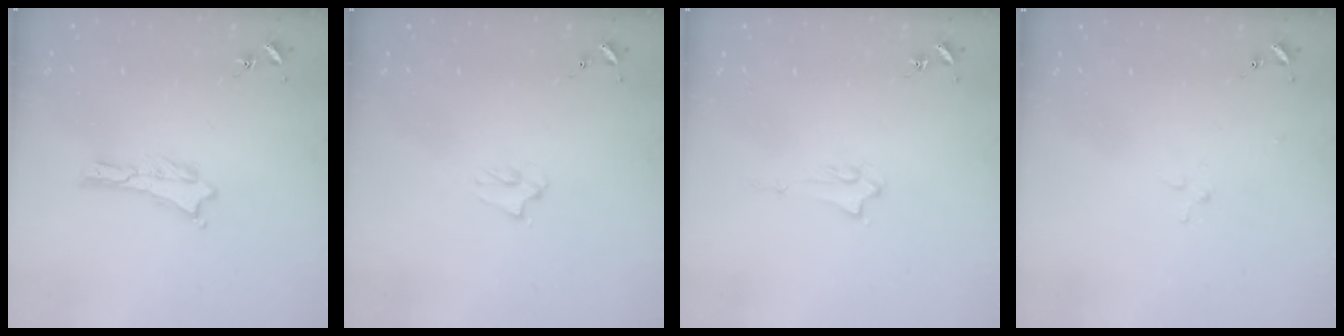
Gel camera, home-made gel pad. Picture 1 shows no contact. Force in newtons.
{"total": 1.4, "press": 1.3, "slide": 0.3}
{"total": 1.3, "press": 1.3, "slide": 0.2}
{"total": 2.9, "press": 2.9, "slide": 0.3}